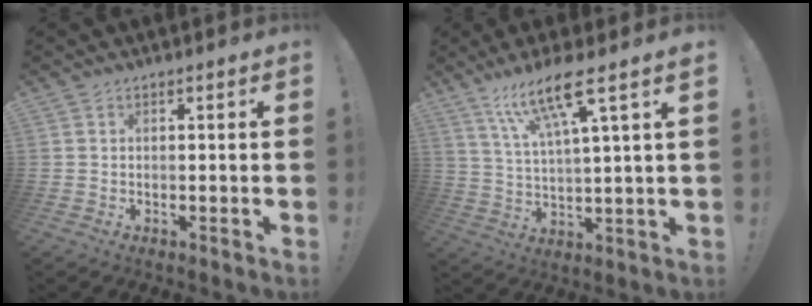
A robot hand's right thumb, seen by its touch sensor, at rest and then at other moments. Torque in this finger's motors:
{"motor_torque": [0.56, 0.69, 0.20, 0.14, 0.34]}